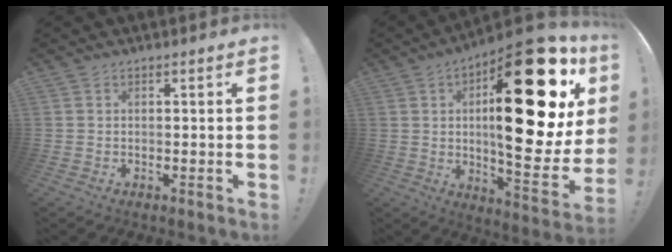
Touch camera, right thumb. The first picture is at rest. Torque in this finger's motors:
{"motor_torque": [1.17, 2.68, 2.52, 0.25, 0.67]}